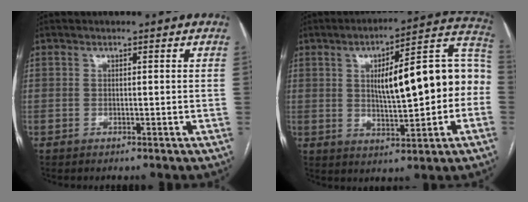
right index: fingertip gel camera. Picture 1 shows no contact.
{"total": 16.9, "force": [0.3, 4.1, 16.3], "torque": [-0.225, 0.046, 0.012]}